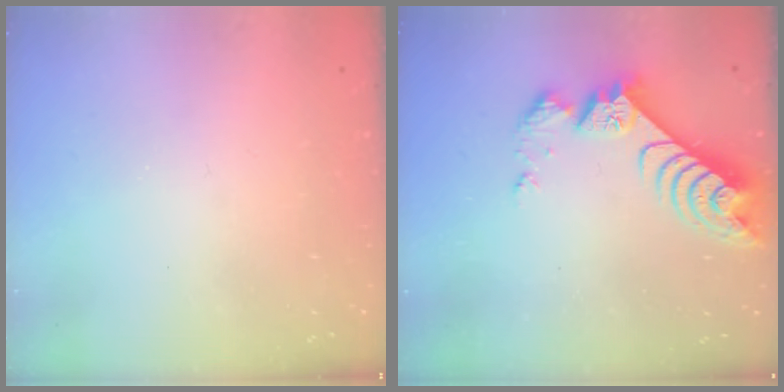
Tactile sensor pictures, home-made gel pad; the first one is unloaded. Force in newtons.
{"total": 8.8, "press": 8.8, "slide": 0.8}